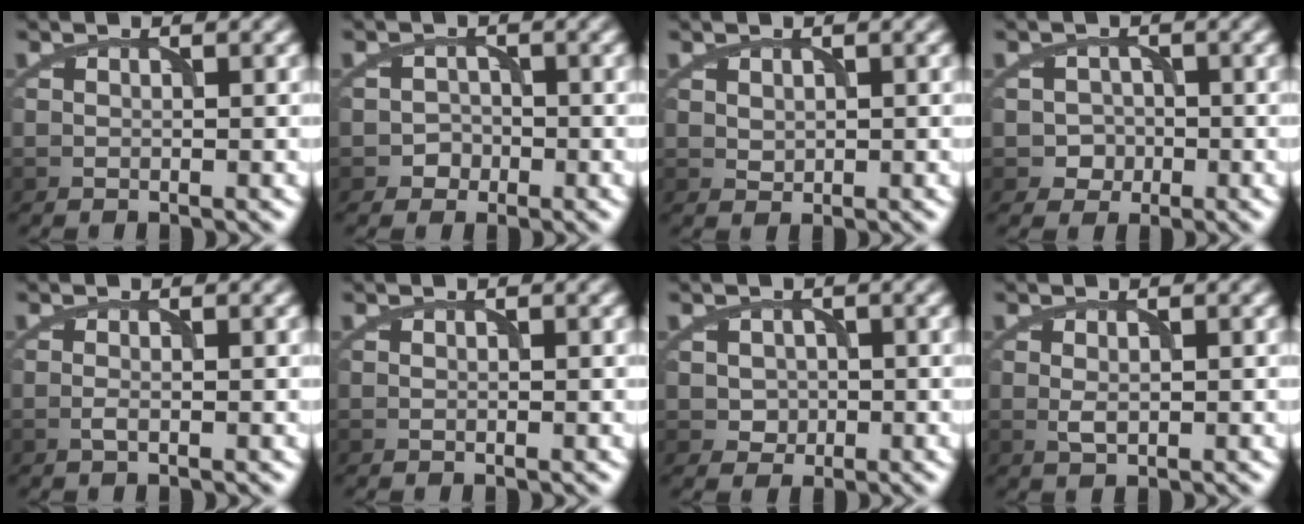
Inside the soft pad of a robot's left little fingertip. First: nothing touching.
{"total": 1.5, "force": [-0.7, 1.4, 0.1], "torque": [0.011, 0.008, -0.016]}
{"total": 0.9, "force": [0.5, 0.7, 0.3], "torque": [-0.009, -0.001, 0.016]}
{"total": 2.1, "force": [-0.7, 2.0, 0.3], "torque": [0.012, 0.005, -0.016]}
{"total": 0.7, "force": [-0.3, 0.1, 0.7], "torque": [-0.017, -0.001, -0.007]}
{"total": 0.0}
{"total": 2.0, "force": [0.1, 1.9, 0.7], "torque": [-0.009, 0.000, 0.006]}
{"total": 1.2, "force": [0.0, 0.7, 1.0], "torque": [-0.024, -0.002, 0.003]}